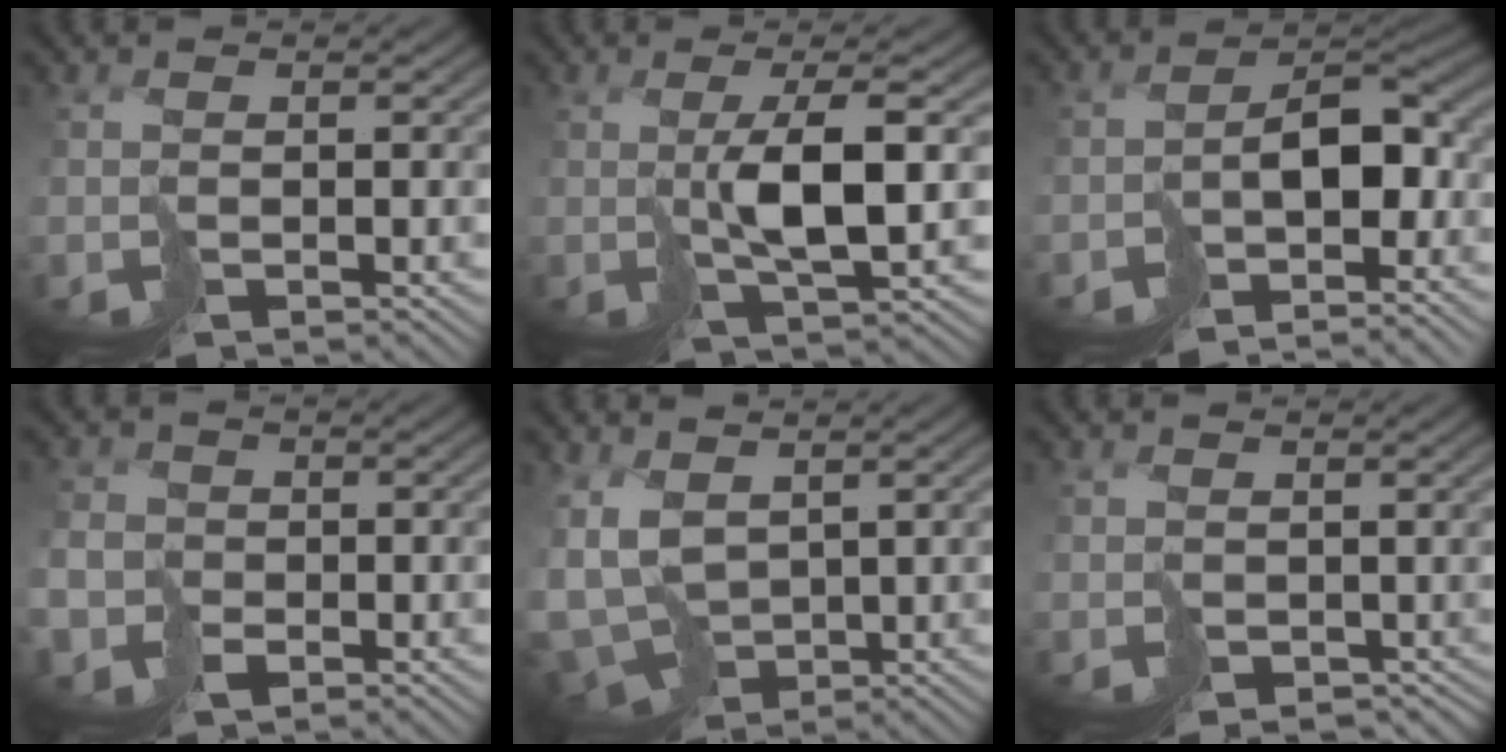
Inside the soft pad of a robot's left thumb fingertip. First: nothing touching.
{"total": 4.8, "force": [1.8, 0.4, 4.5], "torque": [-0.088, 0.004, 0.040]}
{"total": 5.9, "force": [-3.4, 2.8, 3.9], "torque": [-0.045, -0.007, -0.062]}
{"total": 4.9, "force": [-2.0, 4.1, 1.7], "torque": [-0.044, -0.016, -0.051]}
{"total": 8.7, "force": [-0.6, 6.0, 6.3], "torque": [-0.169, -0.034, 0.000]}
{"total": 1.7, "force": [0.5, 1.5, 0.7], "torque": [-0.016, -0.007, 0.012]}